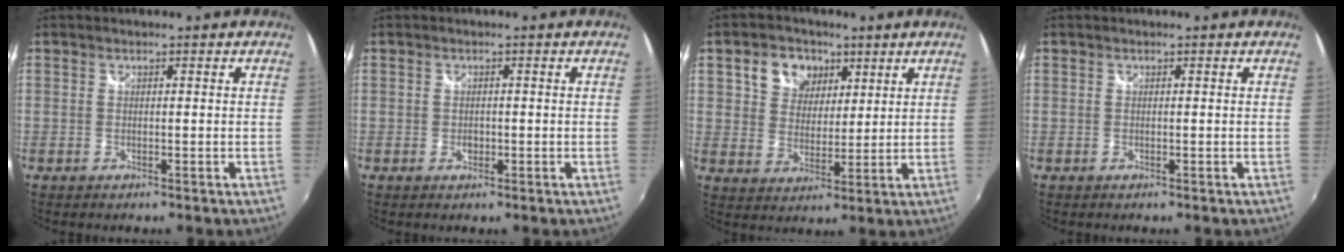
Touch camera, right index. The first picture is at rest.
{"total": 1.3, "force": [-0.3, 1.1, 0.7], "torque": [-0.011, -0.001, -0.006]}
{"total": 8.0, "force": [3.8, 6.3, 3.3], "torque": [-0.064, 0.021, 0.068]}
{"total": 0.0}